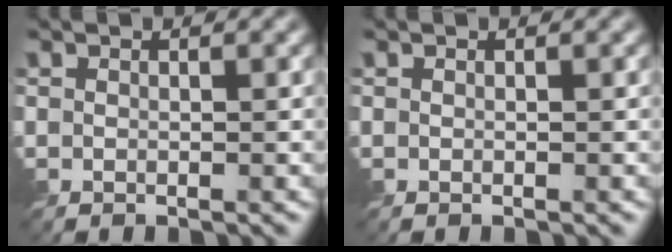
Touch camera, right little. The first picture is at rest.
{"total": 0.0}